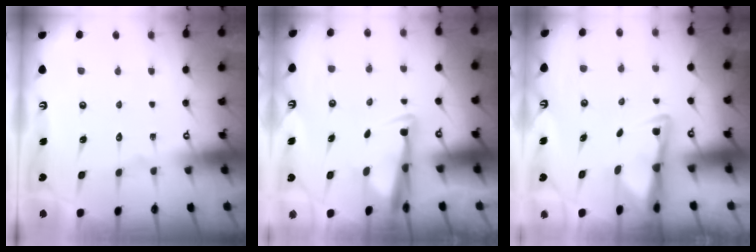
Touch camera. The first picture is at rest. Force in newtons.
{"total": 3.3, "press": 3.3, "slide": 0.8}
{"total": 3.0, "press": 2.9, "slide": 0.6}